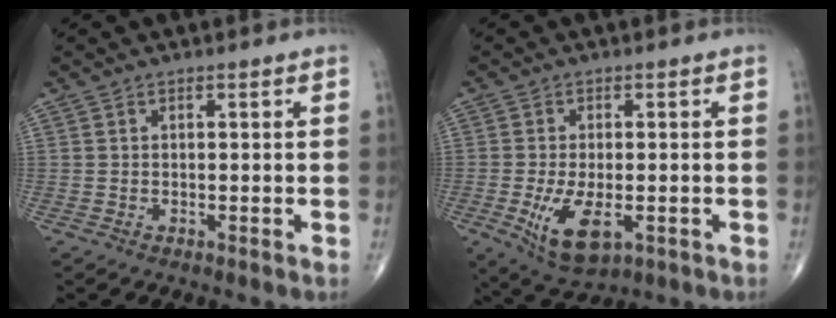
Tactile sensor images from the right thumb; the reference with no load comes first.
{"total": 9.0, "force": [-2.5, 4.3, 7.5], "torque": [-0.139, -0.014, -0.032]}